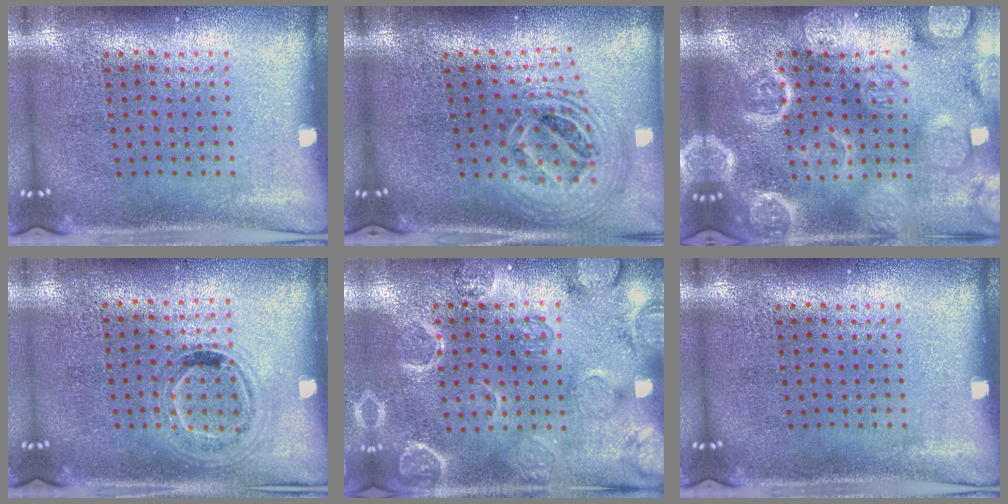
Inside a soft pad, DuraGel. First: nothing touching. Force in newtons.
{"total": 2.4, "press": 1.8, "slide": 1.6}
{"total": 6.3, "press": 6.2, "slide": 0.7}
{"total": 0.9, "press": 0.9, "slide": 0.3}
{"total": 2.5, "press": 2.5, "slide": 0.3}
{"total": 0.0}